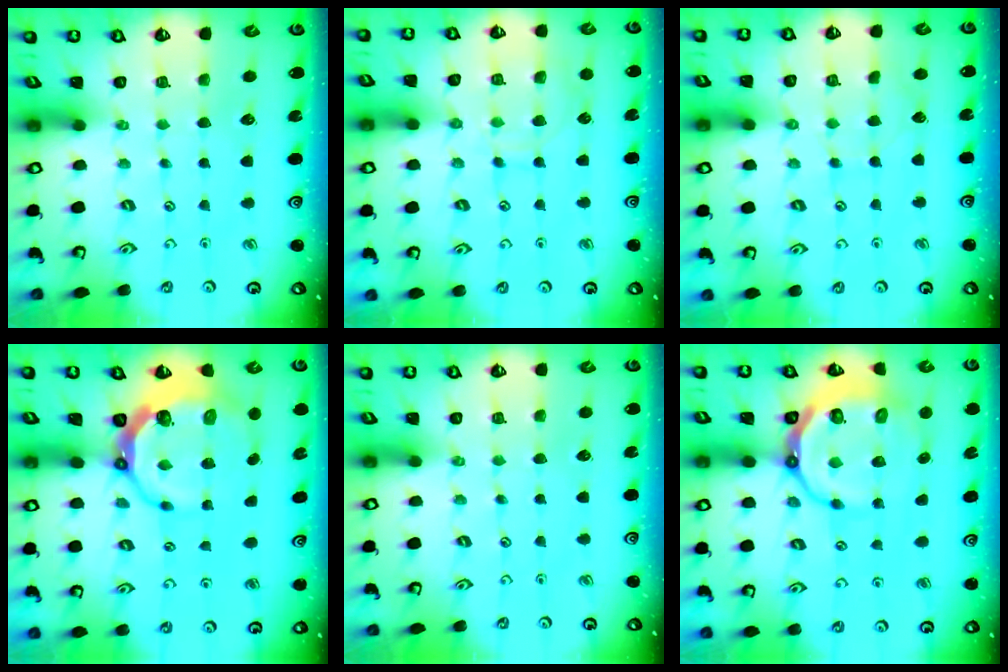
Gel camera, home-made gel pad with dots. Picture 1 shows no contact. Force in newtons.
{"total": 10.3, "press": 10.2, "slide": 1.0}
{"total": 4.1, "press": 4.1, "slide": 0.4}
{"total": 9.6, "press": 8.6, "slide": 4.3}
{"total": 0.0}
{"total": 14.6, "press": 14.2, "slide": 3.3}